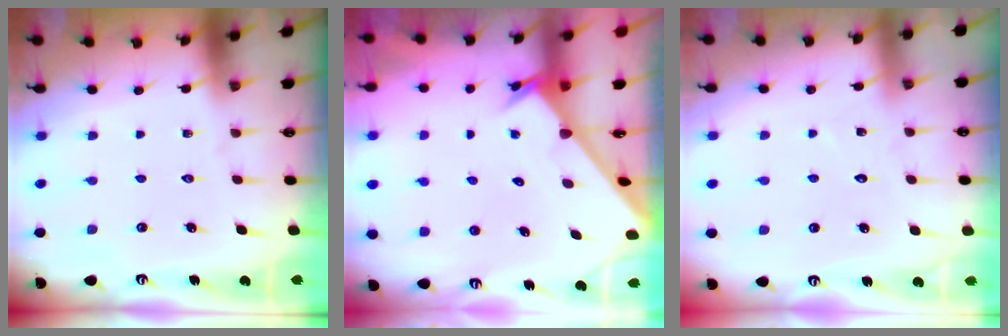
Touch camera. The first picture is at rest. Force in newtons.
{"total": 2.4, "press": 2.4, "slide": 0.2}
{"total": 4.7, "press": 4.7, "slide": 0.5}